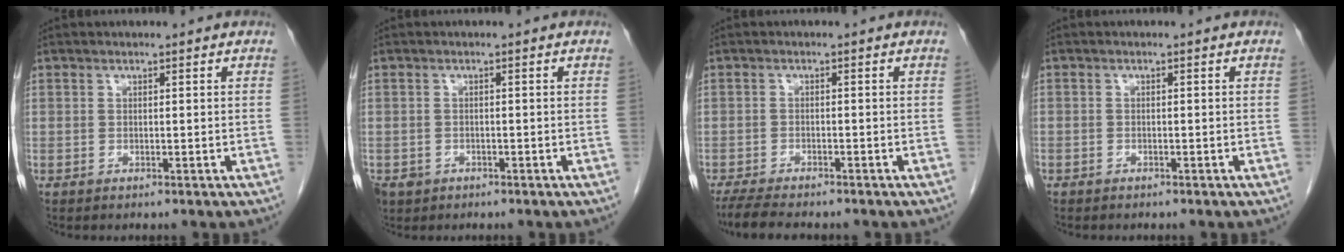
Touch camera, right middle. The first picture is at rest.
{"total": 2.9, "force": [-1.7, 2.3, 0.5], "torque": [-0.010, 0.003, -0.026]}
{"total": 6.8, "force": [-5.8, 1.1, 3.3], "torque": [-0.059, -0.018, -0.096]}
{"total": 0.9, "force": [-0.7, 0.6, 0.1], "torque": [-0.009, 0.002, -0.013]}